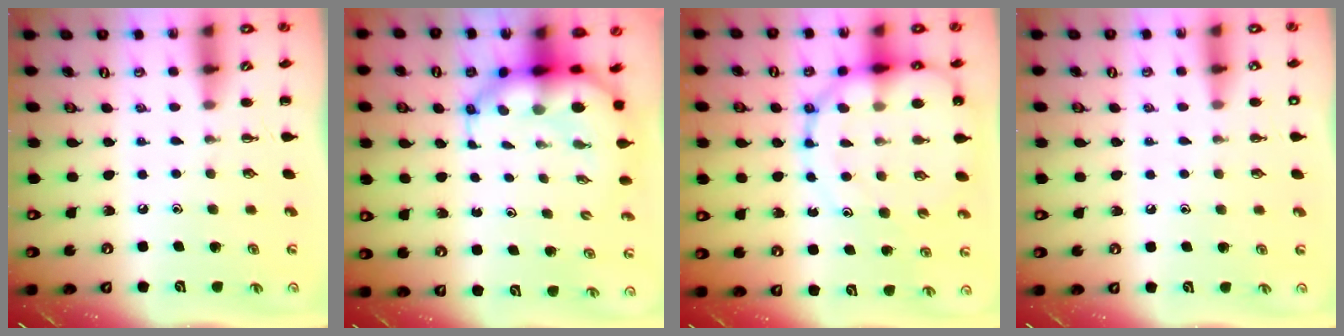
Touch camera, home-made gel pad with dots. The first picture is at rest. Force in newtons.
{"total": 8.1, "press": 7.7, "slide": 2.4}
{"total": 15.7, "press": 15.4, "slide": 3.3}
{"total": 1.3, "press": 1.3, "slide": 0.1}